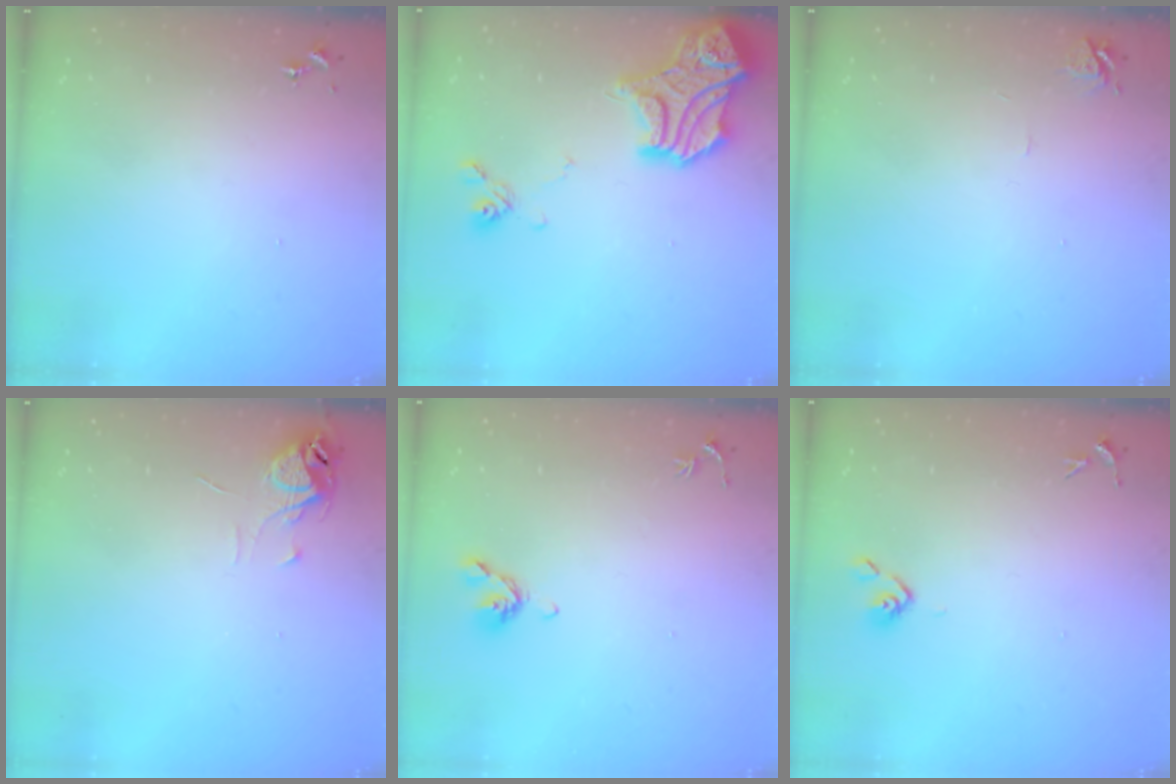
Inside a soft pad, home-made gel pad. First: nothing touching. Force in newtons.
{"total": 17.9, "press": 17.9, "slide": 0.7}
{"total": 5.8, "press": 5.8, "slide": 0.7}
{"total": 6.4, "press": 6.4, "slide": 0.5}
{"total": 7.2, "press": 7.1, "slide": 1.2}
{"total": 4.3, "press": 4.1, "slide": 1.3}